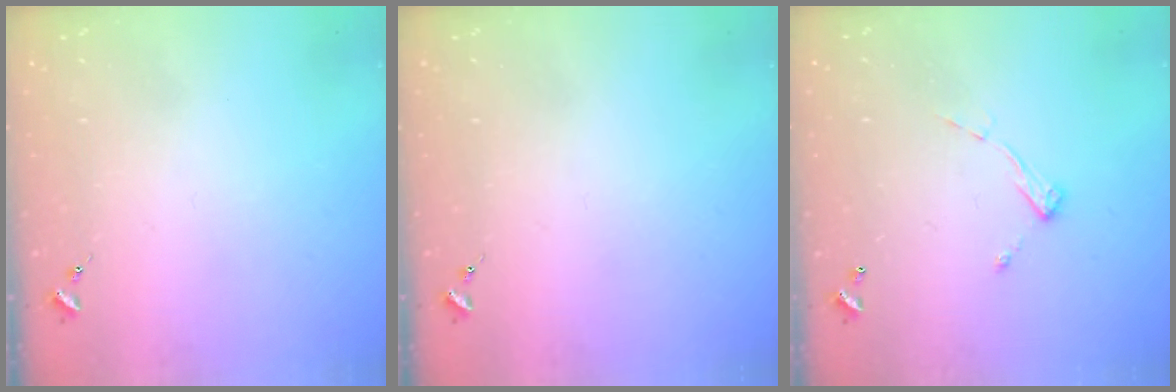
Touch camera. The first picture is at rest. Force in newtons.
{"total": 0.0}
{"total": 6.7, "press": 6.7, "slide": 0.3}